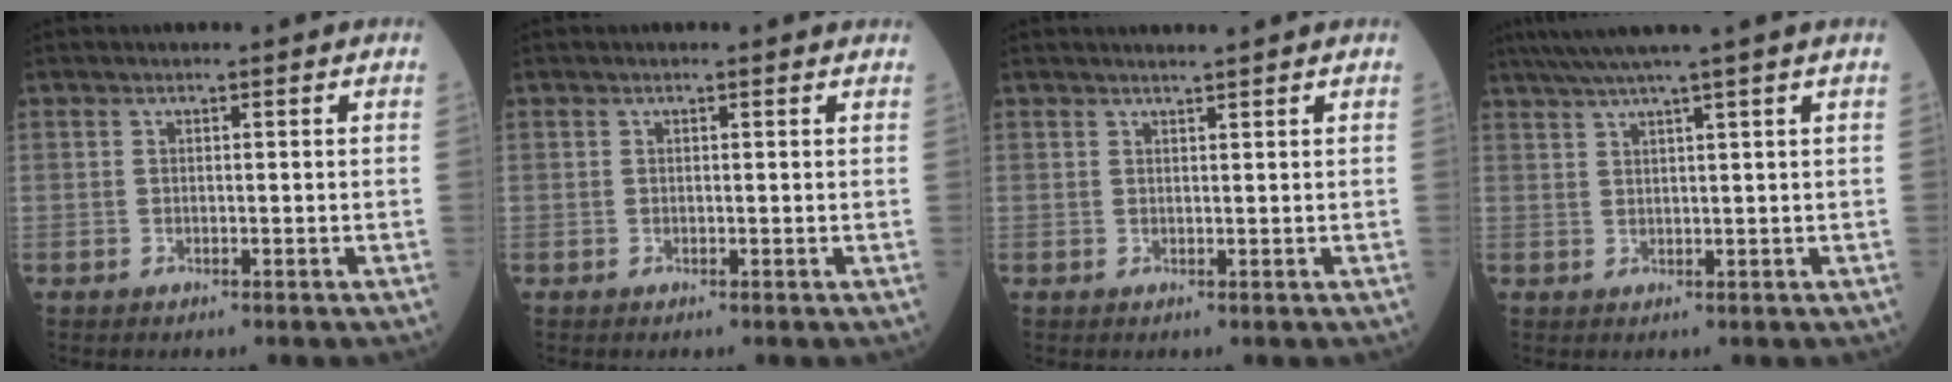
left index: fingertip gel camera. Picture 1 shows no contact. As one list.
[{"total": 0.6, "force": [0.6, 0.1, 0.0], "torque": [-0.008, 0.000, -0.001]}, {"total": 1.4, "force": [1.3, -0.3, 0.5], "torque": [-0.007, 0.004, 0.026]}, {"total": 6.4, "force": [5.0, -2.0, 3.5], "torque": [-0.053, 0.015, 0.078]}]